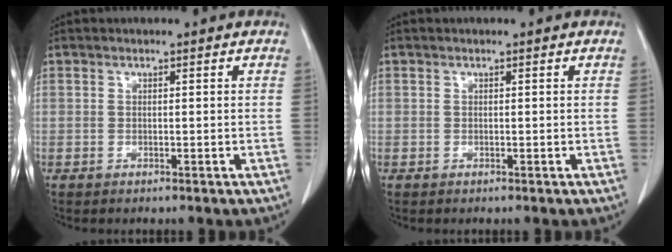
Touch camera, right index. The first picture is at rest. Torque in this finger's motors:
{"motor_torque": [0.00, 0.00, 0.01, 0.00]}